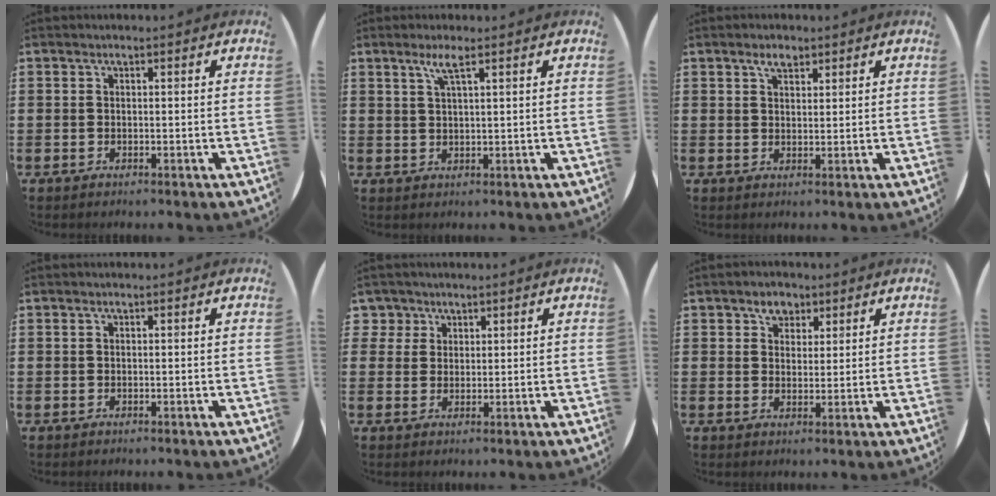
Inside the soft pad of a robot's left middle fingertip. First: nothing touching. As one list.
[{"total": 2.5, "force": [1.6, 0.1, 2.0], "torque": [-0.042, 0.003, 0.026]}, {"total": 2.3, "force": [1.8, 1.1, 1.0], "torque": [-0.013, 0.002, 0.032]}, {"total": 0.0}, {"total": 2.8, "force": [1.8, 2.1, 0.3], "torque": [-0.006, 0.006, 0.034]}, {"total": 3.0, "force": [2.2, 1.9, 0.5], "torque": [0.000, 0.002, 0.038]}]